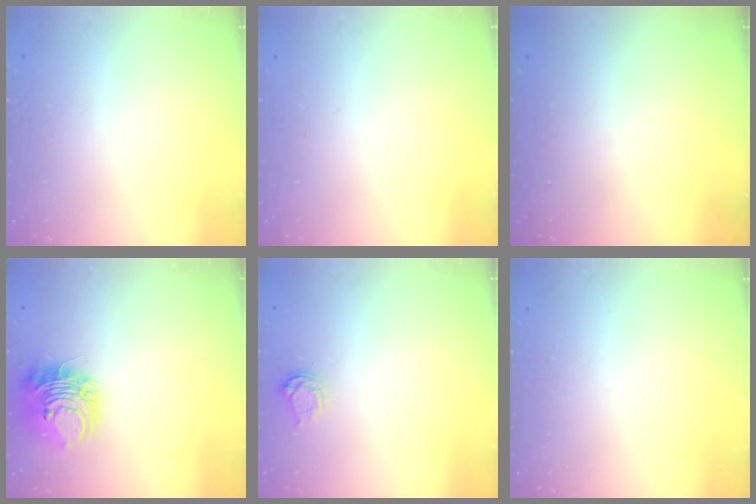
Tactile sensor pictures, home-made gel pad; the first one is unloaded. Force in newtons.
{"total": 0.0}
{"total": 0.0}
{"total": 8.4, "press": 8.3, "slide": 1.3}
{"total": 4.0, "press": 4.0, "slide": 0.5}
{"total": 0.0}